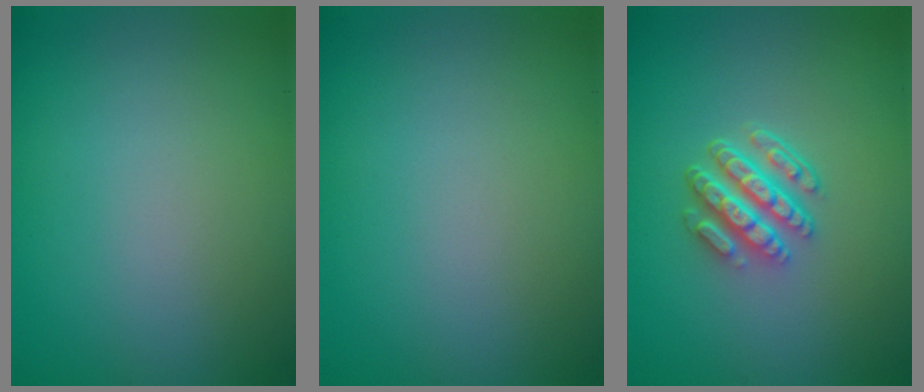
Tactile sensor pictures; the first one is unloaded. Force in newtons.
{"total": 0.0}
{"total": 4.6, "press": 3.3, "slide": 3.2}